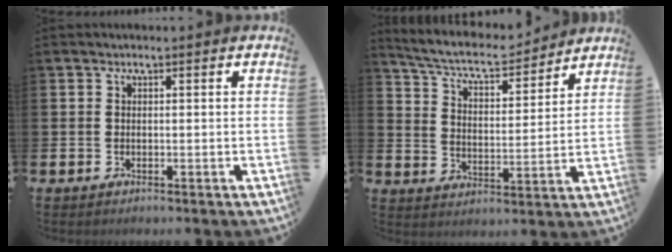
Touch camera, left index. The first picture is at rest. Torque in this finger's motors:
{"motor_torque": [0.65, -1.47, 0.05, 0.01]}